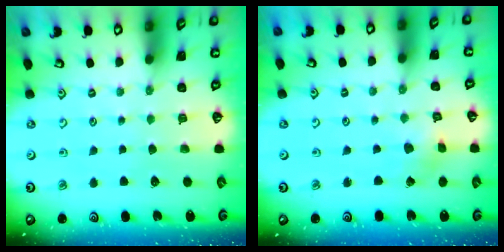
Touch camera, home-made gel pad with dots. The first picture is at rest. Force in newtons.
{"total": 2.2, "press": 2.2, "slide": 0.2}